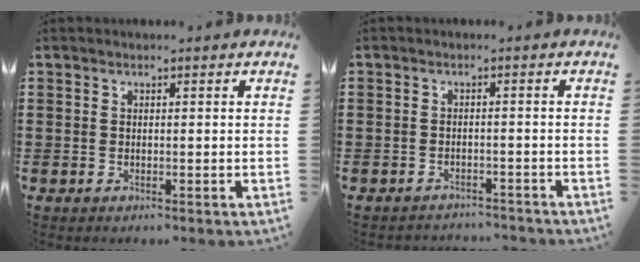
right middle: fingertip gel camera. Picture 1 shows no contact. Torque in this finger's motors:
{"motor_torque": [-0.40, 0.45, -0.94, -0.13]}